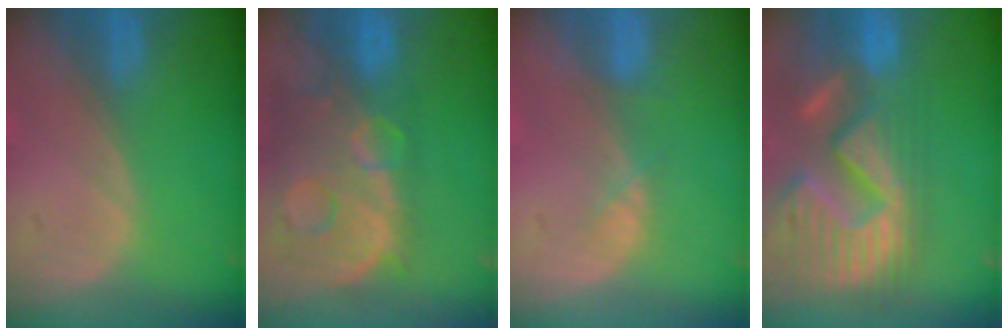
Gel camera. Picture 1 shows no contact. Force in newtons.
{"total": 13.8, "press": 11.2, "slide": 8.1}
{"total": 1.9, "press": 1.7, "slide": 0.9}
{"total": 15.1, "press": 12.7, "slide": 8.2}